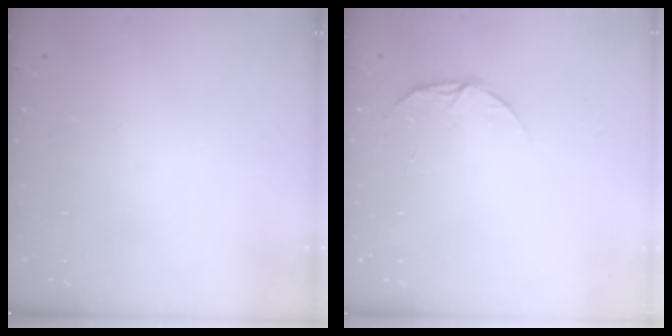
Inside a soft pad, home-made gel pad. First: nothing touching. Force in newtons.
{"total": 6.6, "press": 6.5, "slide": 0.6}